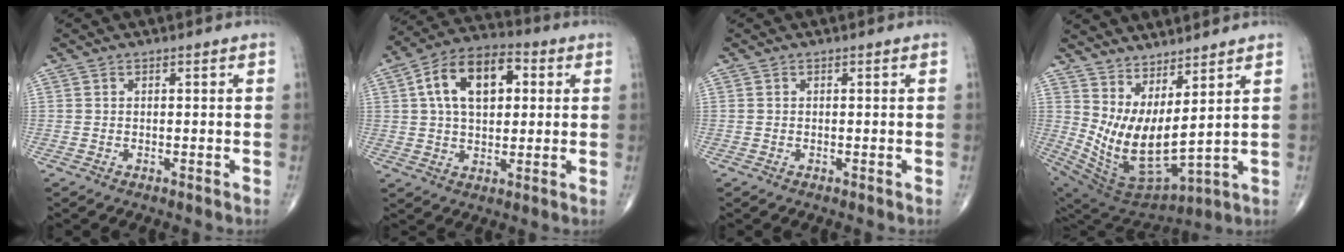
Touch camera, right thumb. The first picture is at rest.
{"total": 14.6, "force": [3.4, 8.6, 11.3], "torque": [-0.178, 0.020, 0.051]}
{"total": 0.0}
{"total": 14.3, "force": [5.9, 4.5, 12.2], "torque": [-0.233, -0.056, 0.133]}